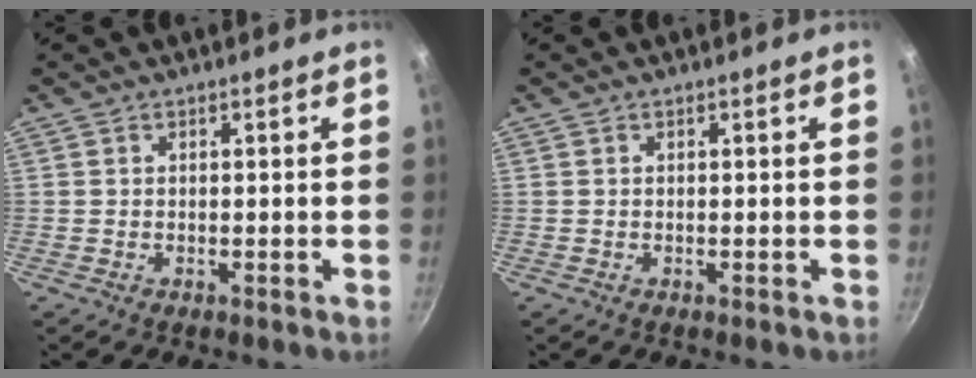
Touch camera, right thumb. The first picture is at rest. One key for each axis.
{"total": 0.0}